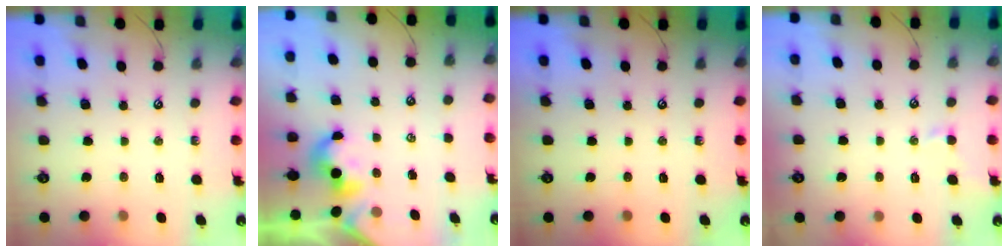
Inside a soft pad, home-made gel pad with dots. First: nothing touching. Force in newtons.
{"total": 1.0, "press": 0.9, "slide": 0.5}
{"total": 0.0}
{"total": 0.5, "press": 0.4, "slide": 0.4}